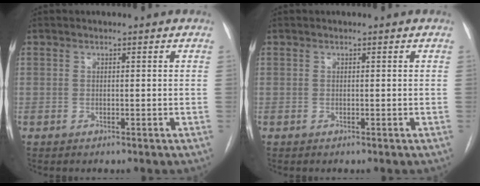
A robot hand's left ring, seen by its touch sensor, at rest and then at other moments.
{"total": 0.0}